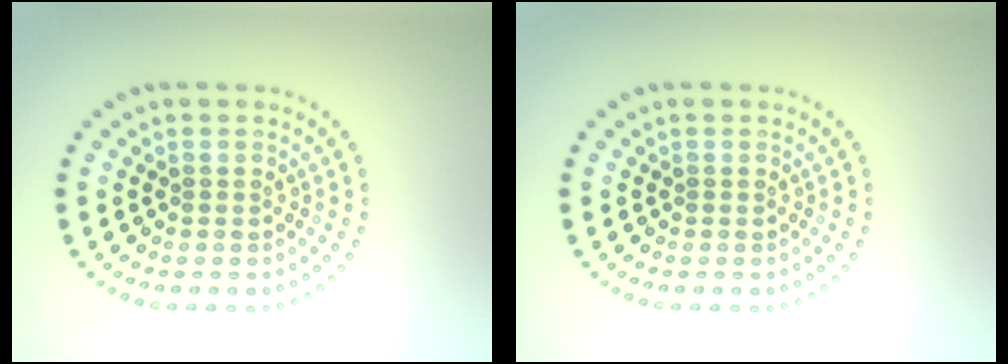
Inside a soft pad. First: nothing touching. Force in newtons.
{"total": 0.0}